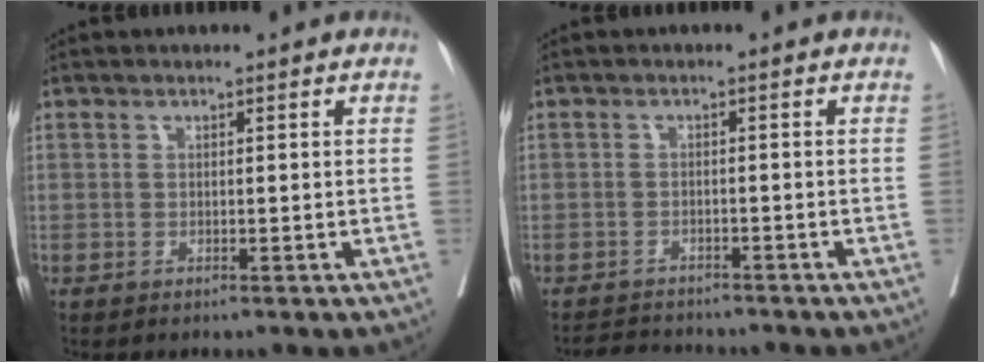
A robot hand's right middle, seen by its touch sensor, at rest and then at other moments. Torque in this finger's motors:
{"motor_torque": [0.04, -0.13, -0.12, -0.06]}